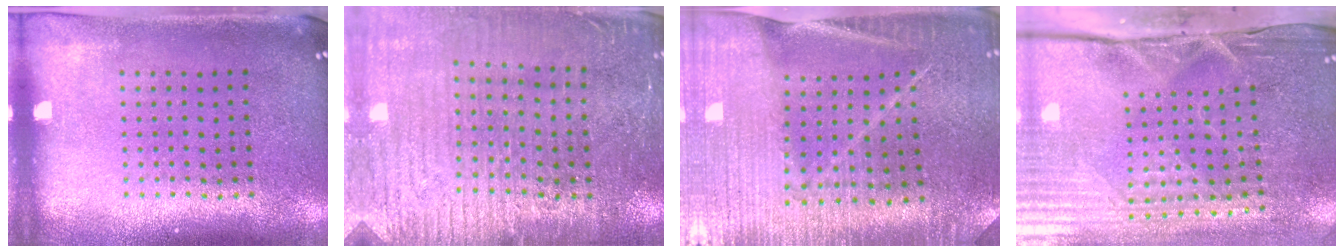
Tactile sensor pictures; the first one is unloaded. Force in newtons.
{"total": 3.1, "press": 3.0, "slide": 0.9}
{"total": 3.0, "press": 3.0, "slide": 0.3}
{"total": 4.7, "press": 4.0, "slide": 2.5}